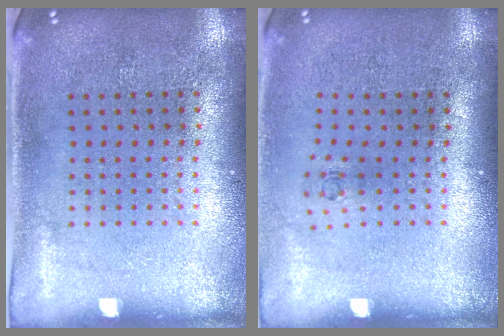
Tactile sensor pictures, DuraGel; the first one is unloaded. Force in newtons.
{"total": 0.6, "press": 0.3, "slide": 0.5}